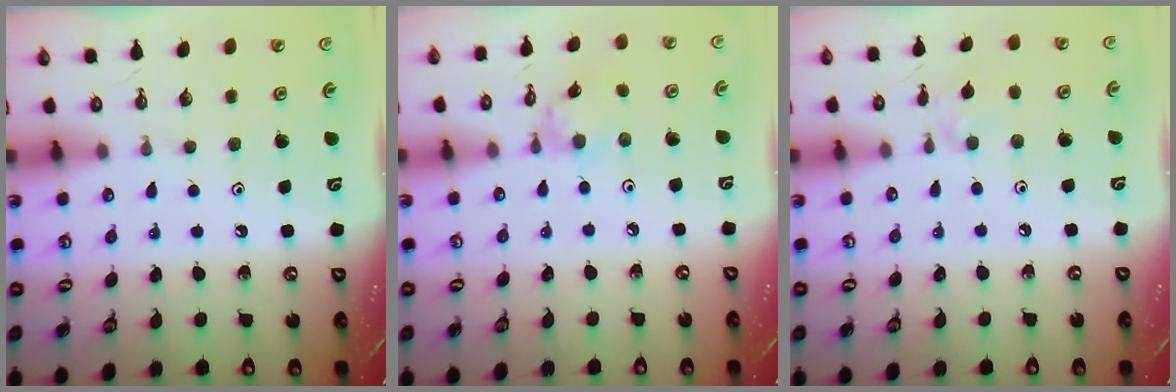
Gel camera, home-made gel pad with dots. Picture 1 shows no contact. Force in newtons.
{"total": 1.8, "press": 1.7, "slide": 0.1}
{"total": 2.6, "press": 2.6, "slide": 0.4}